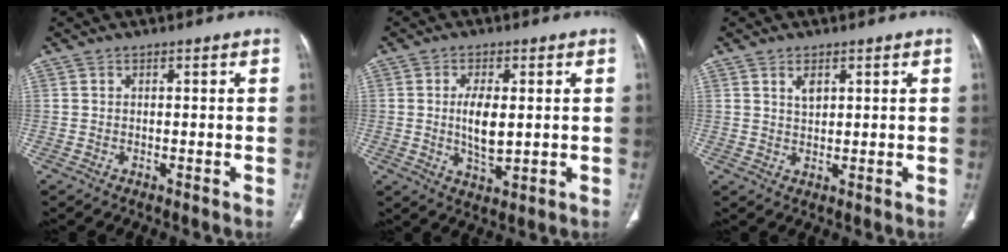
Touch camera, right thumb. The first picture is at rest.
{"total": 6.9, "force": [0.5, 3.0, 6.2], "torque": [-0.109, -0.013, 0.011]}
{"total": 2.5, "force": [1.3, 1.3, 1.7], "torque": [-0.026, -0.008, 0.027]}